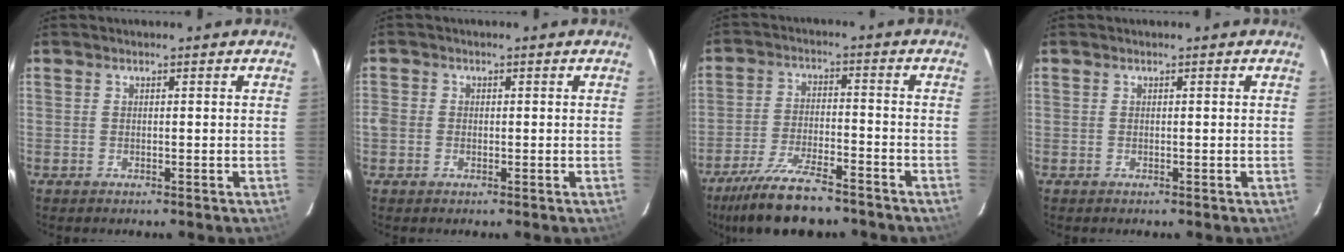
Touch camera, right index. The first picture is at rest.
{"total": 2.6, "force": [-0.9, 2.3, 0.9], "torque": [-0.017, 0.000, -0.021]}
{"total": 14.4, "force": [-11.9, 3.6, 7.4], "torque": [-0.164, -0.020, -0.202]}
{"total": 0.0}